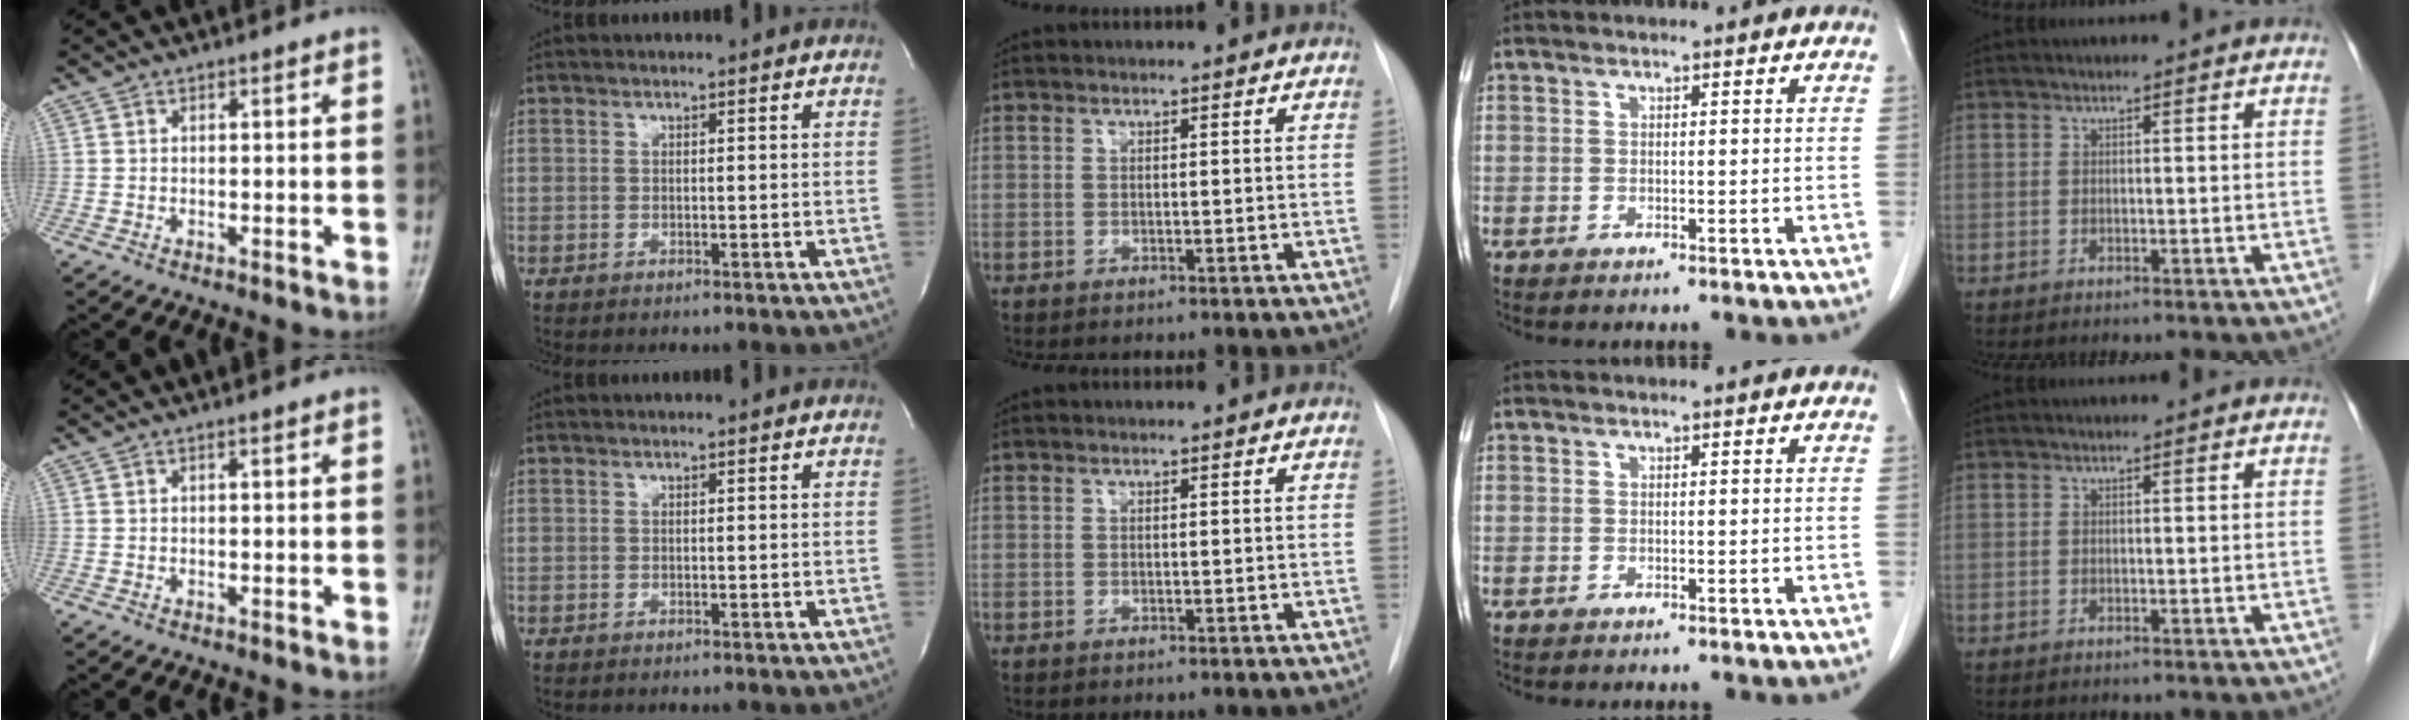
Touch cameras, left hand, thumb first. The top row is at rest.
{}